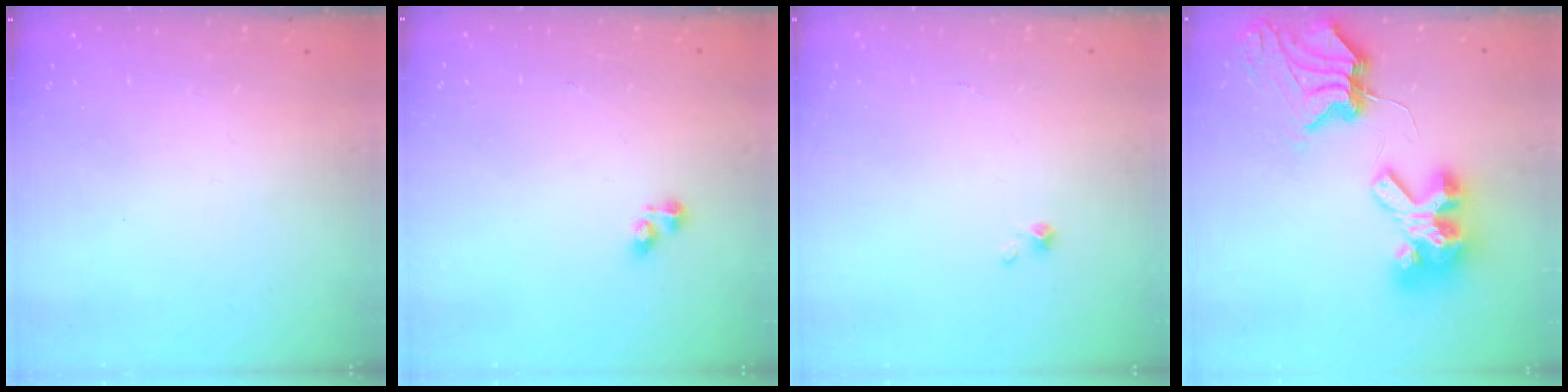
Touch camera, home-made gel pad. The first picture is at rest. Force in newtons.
{"total": 2.8, "press": 2.8, "slide": 0.3}
{"total": 0.7, "press": 0.7, "slide": 0.1}
{"total": 12.0, "press": 11.9, "slide": 1.3}